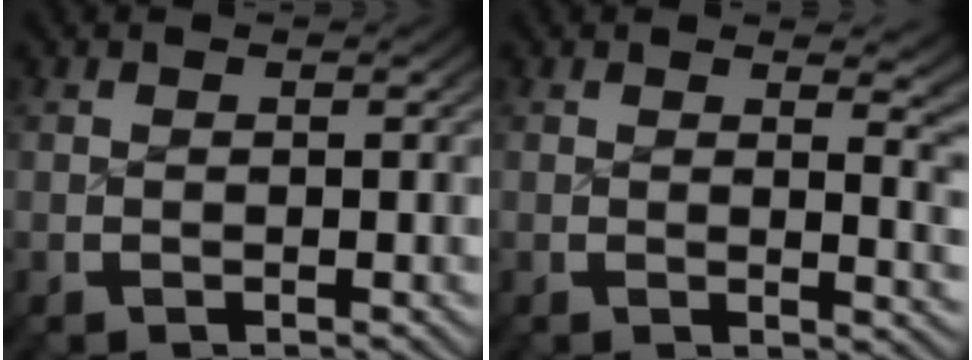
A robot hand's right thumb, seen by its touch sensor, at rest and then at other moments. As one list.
[{"total": 2.8, "force": [1.4, 0.8, 2.2], "torque": [-0.014, -0.008, 0.018]}]